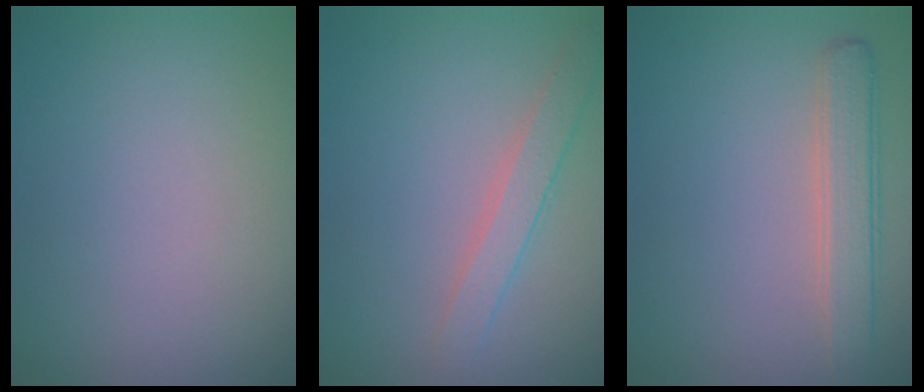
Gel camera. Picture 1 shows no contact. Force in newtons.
{"total": 2.1, "press": 2.1, "slide": 0.0}
{"total": 2.8, "press": 2.8, "slide": 0.1}